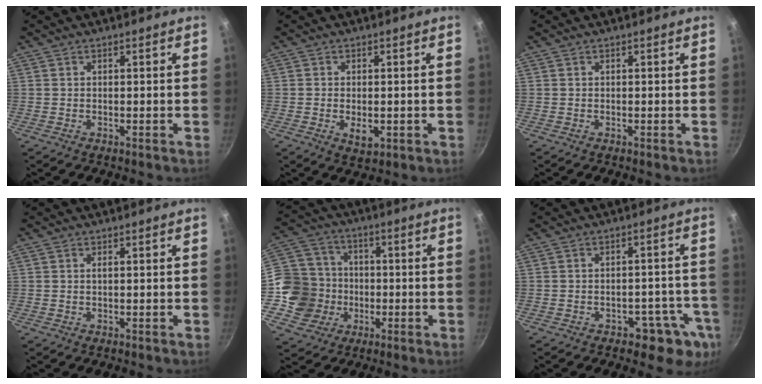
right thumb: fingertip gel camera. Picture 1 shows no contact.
{"total": 3.8, "force": [-0.7, 2.3, 3.0], "torque": [-0.045, -0.006, -0.006]}
{"total": 0.0}
{"total": 0.5, "force": [0.1, 0.1, 0.5], "torque": [-0.008, 0.000, 0.001]}
{"total": 14.8, "force": [-3.0, 13.6, 5.1], "torque": [-0.076, 0.036, -0.056]}
{"total": 8.1, "force": [-4.1, 5.0, 4.9], "torque": [-0.004, 0.040, -0.039]}